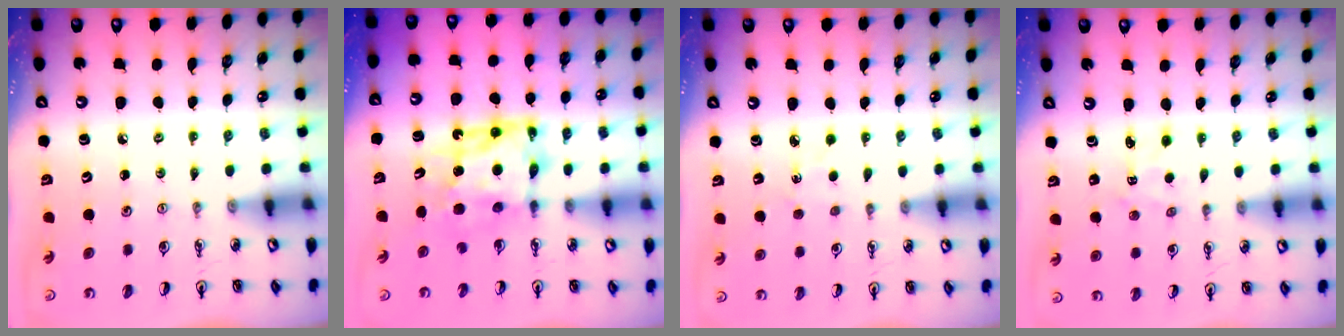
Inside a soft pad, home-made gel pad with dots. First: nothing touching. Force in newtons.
{"total": 8.9, "press": 8.8, "slide": 0.9}
{"total": 2.9, "press": 2.9, "slide": 0.3}
{"total": 1.8, "press": 1.7, "slide": 0.3}